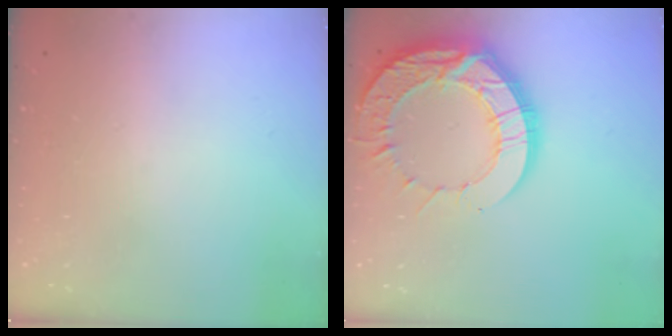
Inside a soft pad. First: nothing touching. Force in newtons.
{"total": 20.2, "press": 20.1, "slide": 1.8}